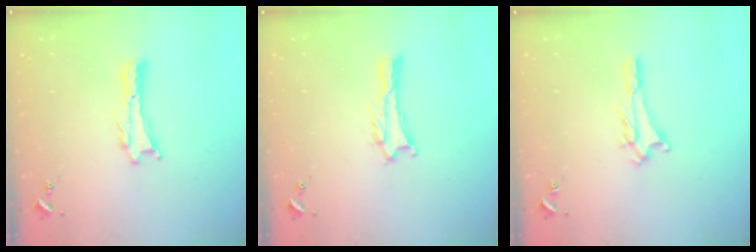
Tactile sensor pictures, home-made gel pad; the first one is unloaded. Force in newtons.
{"total": 0.9, "press": 0.9, "slide": 0.1}
{"total": 2.4, "press": 2.4, "slide": 0.4}